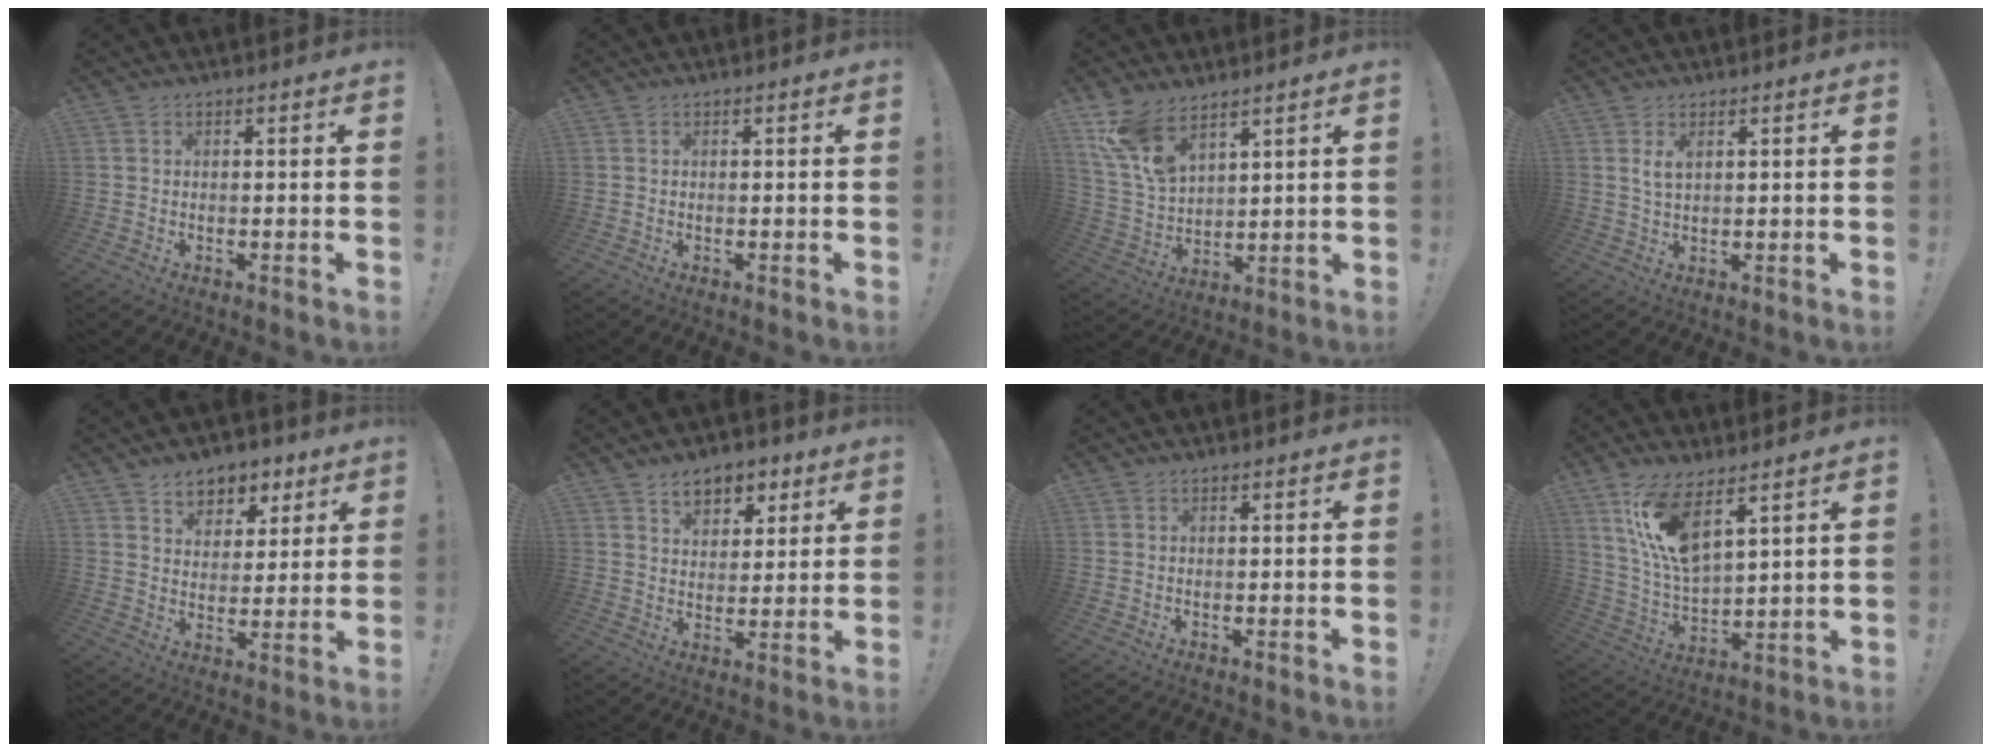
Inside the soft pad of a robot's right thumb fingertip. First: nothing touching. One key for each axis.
{"total": 0.0}
{"total": 11.6, "fx": 8.7, "fy": 5.2, "fz": 5.7, "tx": -0.128, "ty": -0.041, "tz": 0.172}
{"total": 3.3, "fx": 1.5, "fy": 1.4, "fz": 2.6, "tx": -0.055, "ty": 0.001, "tz": 0.028}
{"total": 7.9, "fx": 5.2, "fy": 5.7, "fz": 1.8, "tx": -0.019, "ty": -0.037, "tz": 0.099}
{"total": 8.3, "fx": 5.1, "fy": 5.6, "fz": 3.4, "tx": -0.042, "ty": -0.025, "tz": 0.093}
{"total": 0.0}
{"total": 13.4, "fx": 8.5, "fy": 5.1, "fz": 9.1, "tx": -0.182, "ty": -0.044, "tz": 0.156}